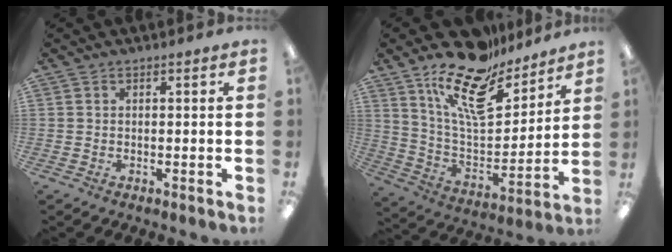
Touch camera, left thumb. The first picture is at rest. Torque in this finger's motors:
{"motor_torque": [0.33, 0.28, 1.49, -1.29, 0.37]}